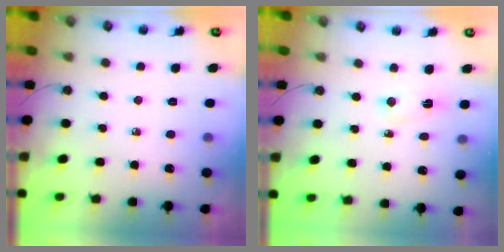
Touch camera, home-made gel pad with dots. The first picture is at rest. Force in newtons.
{"total": 2.9, "press": 1.6, "slide": 2.4}